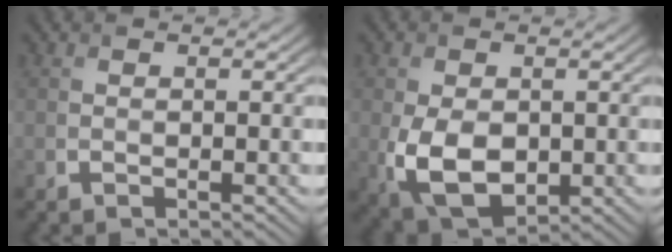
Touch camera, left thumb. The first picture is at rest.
{"total": 7.8, "force": [-1.2, 5.1, 5.8], "torque": [-0.132, -0.019, -0.015]}